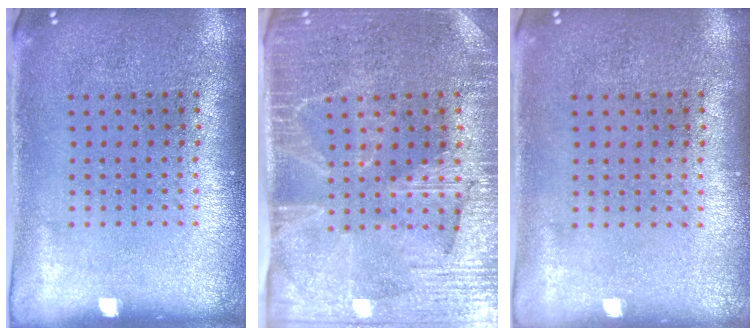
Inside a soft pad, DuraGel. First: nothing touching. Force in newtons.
{"total": 4.0, "press": 3.4, "slide": 2.0}
{"total": 0.0}